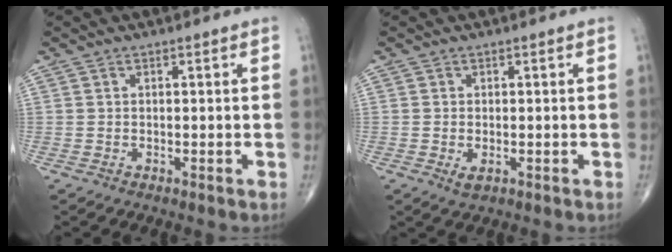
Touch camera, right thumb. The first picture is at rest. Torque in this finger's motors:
{"motor_torque": [-0.32, 0.06, -0.14, -0.10, 0.05]}